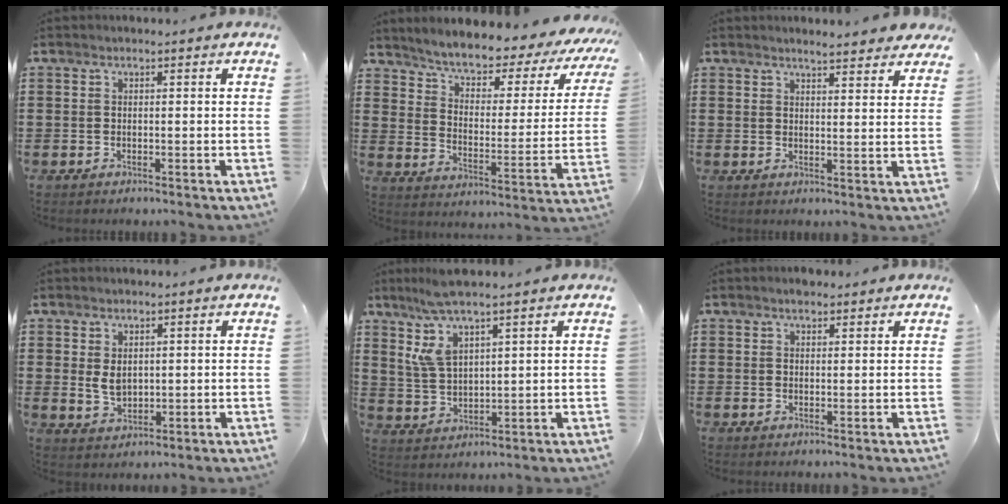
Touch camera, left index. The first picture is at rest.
{"total": 4.2, "force": [3.7, 0.8, 1.8], "torque": [-0.059, -0.038, 0.052]}
{"total": 3.4, "force": [3.3, -0.1, 0.7], "torque": [-0.016, -0.011, 0.059]}
{"total": 3.3, "force": [0.9, 2.2, 2.3], "torque": [-0.042, 0.003, 0.014]}
{"total": 7.1, "force": [4.5, 1.7, 5.2], "torque": [-0.119, -0.007, 0.078]}
{"total": 1.5, "force": [1.3, 0.5, 0.5], "torque": [-0.011, 0.002, 0.024]}